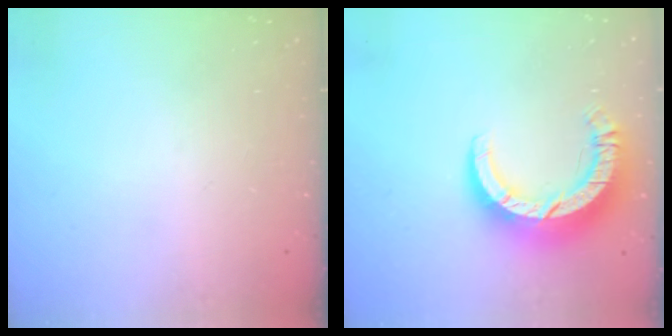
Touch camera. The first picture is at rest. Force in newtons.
{"total": 11.5, "press": 11.5, "slide": 1.0}